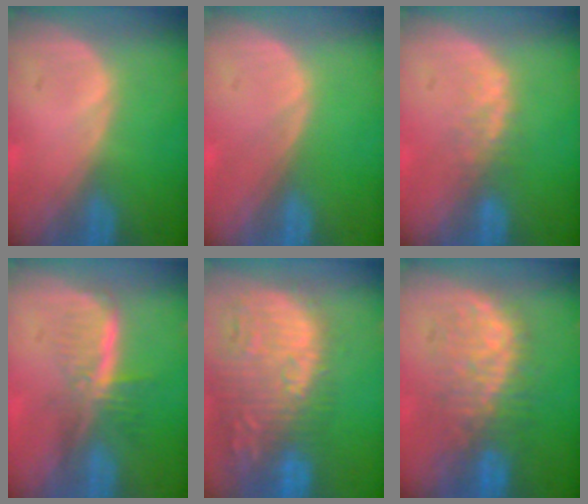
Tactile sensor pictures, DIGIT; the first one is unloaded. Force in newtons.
{"total": 0.0}
{"total": 2.3, "press": 2.3, "slide": 0.5}
{"total": 6.0, "press": 5.2, "slide": 2.9}
{"total": 15.0, "press": 12.8, "slide": 7.8}
{"total": 8.7, "press": 8.6, "slide": 1.6}